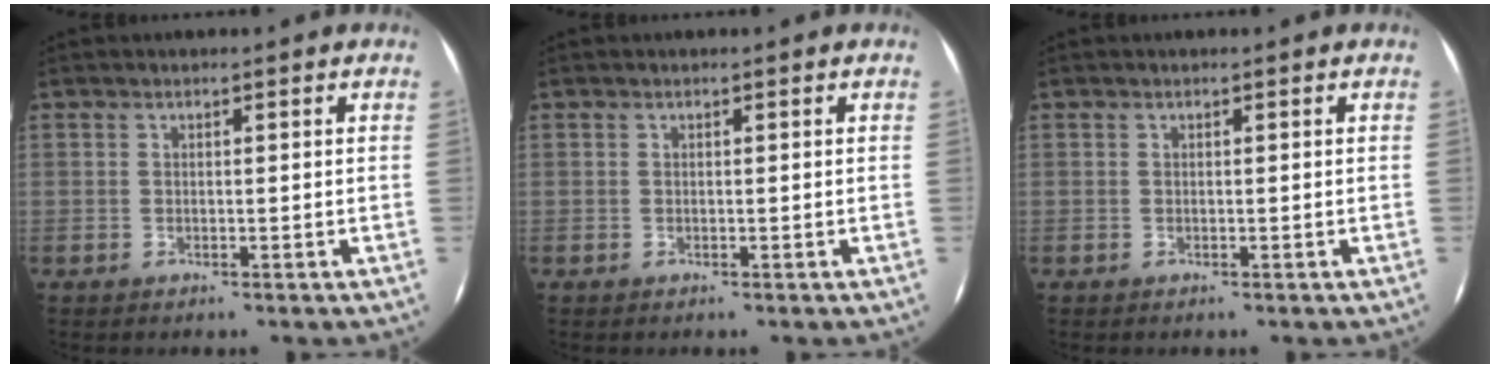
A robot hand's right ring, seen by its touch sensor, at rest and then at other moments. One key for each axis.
{"total": 0.0}
{"total": 0.0}